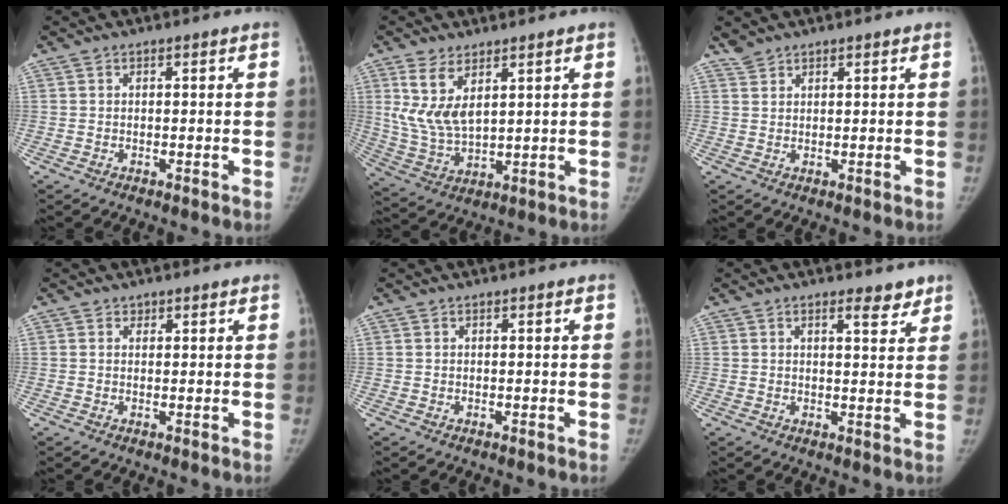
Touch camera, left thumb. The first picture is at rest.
{"total": 9.6, "force": [4.2, 4.6, 7.4], "torque": [-0.144, -0.018, 0.098]}
{"total": 2.1, "force": [1.9, 0.8, 0.1], "torque": [0.006, -0.002, 0.036]}
{"total": 1.0, "force": [0.7, 0.6, 0.1], "torque": [0.010, -0.004, 0.008]}
{"total": 0.0}
{"total": 3.8, "force": [2.7, 1.3, 2.3], "torque": [-0.016, -0.017, 0.036]}